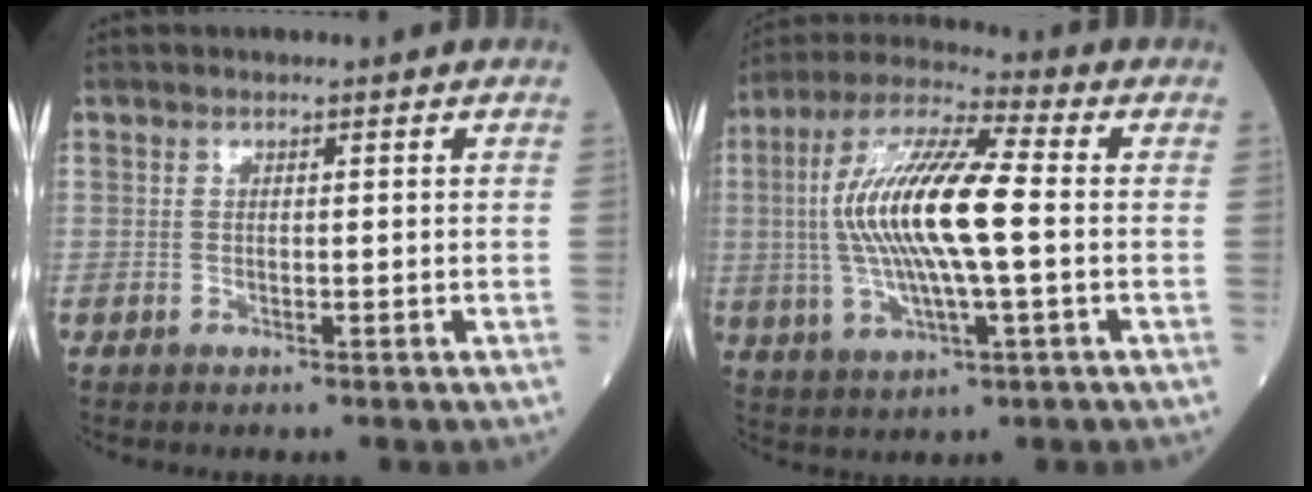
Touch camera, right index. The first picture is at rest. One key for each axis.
{"total": 15.4, "fx": 0.0, "fy": 2.7, "fz": 15.2, "tx": -0.311, "ty": 0.011, "tz": -0.004}